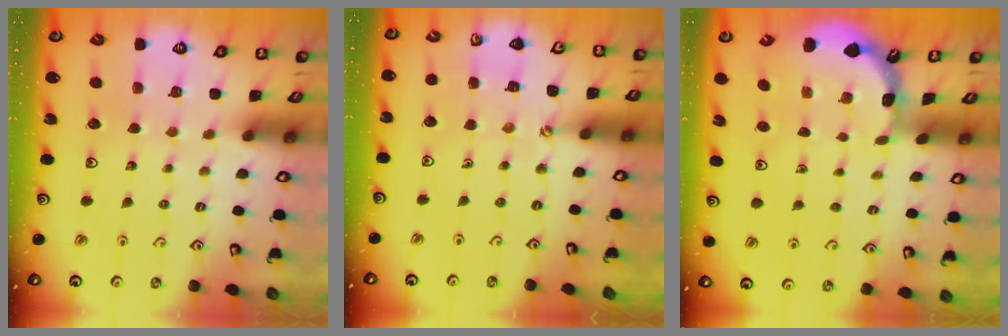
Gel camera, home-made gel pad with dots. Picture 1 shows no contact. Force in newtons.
{"total": 2.7, "press": 2.7, "slide": 0.4}
{"total": 1.8, "press": 1.8, "slide": 0.1}